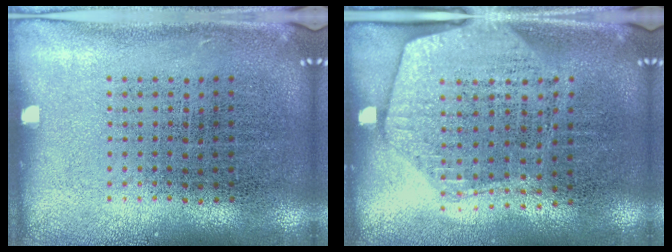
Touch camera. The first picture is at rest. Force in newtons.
{"total": 1.8, "press": 1.6, "slide": 0.8}